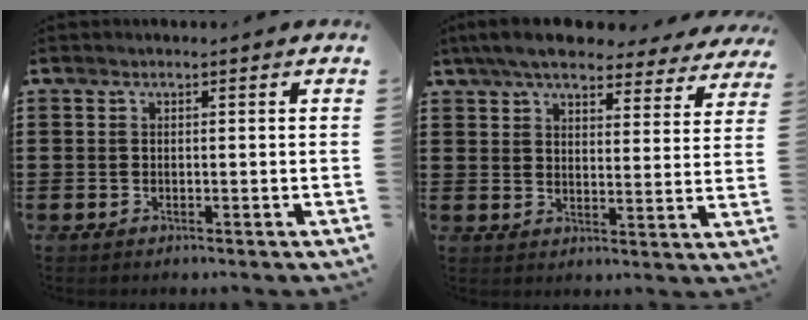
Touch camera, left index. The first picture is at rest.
{"total": 6.8, "force": [6.2, 1.1, 2.7], "torque": [-0.076, -0.019, 0.111]}